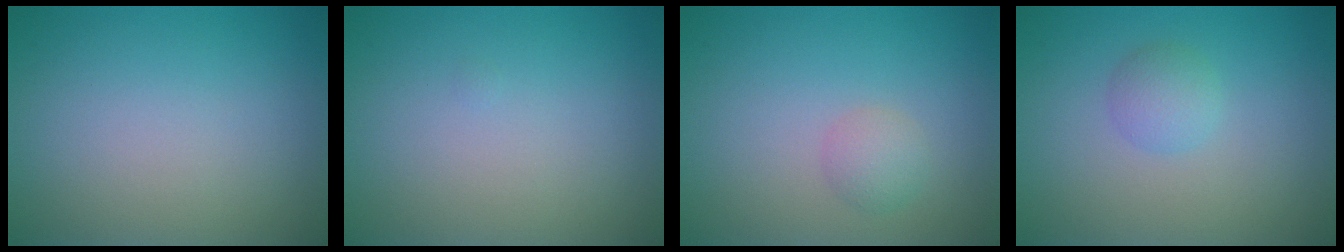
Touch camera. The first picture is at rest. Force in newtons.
{"total": 0.0}
{"total": 1.5, "press": 1.5, "slide": 0.1}
{"total": 1.7, "press": 1.7, "slide": 0.0}